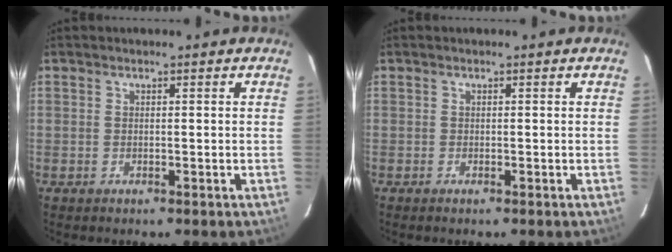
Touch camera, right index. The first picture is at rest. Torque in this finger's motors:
{"motor_torque": [-0.08, -0.04, 0.04, 0.01]}